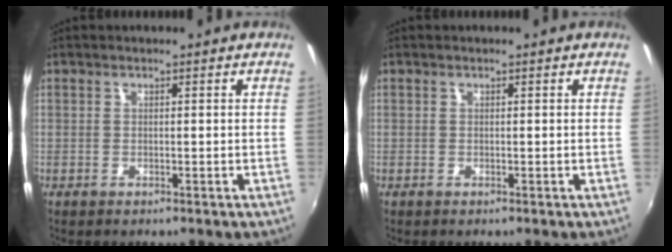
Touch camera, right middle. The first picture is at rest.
{"total": 0.0}